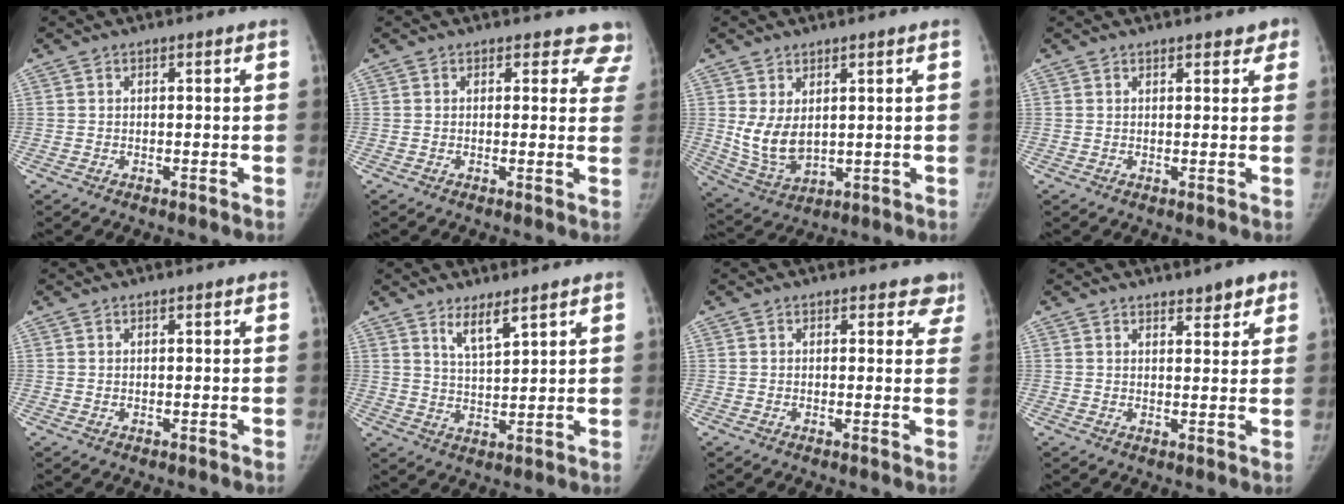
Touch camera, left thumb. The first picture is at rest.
{"total": 6.1, "force": [5.3, 3.0, -0.1], "torque": [0.059, -0.020, 0.022]}
{"total": 7.8, "force": [1.5, 4.9, 5.9], "torque": [-0.103, -0.018, 0.049]}
{"total": 2.7, "force": [1.9, 1.4, 1.3], "torque": [0.014, -0.005, 0.019]}
{"total": 0.0}
{"total": 5.0, "force": [3.5, 1.1, 3.4], "torque": [-0.058, -0.033, 0.070]}
{"total": 4.5, "force": [3.7, 2.4, 0.7], "torque": [0.037, -0.016, 0.018]}
{"total": 3.7, "force": [2.7, 1.5, 2.0], "torque": [-0.005, -0.015, 0.035]}